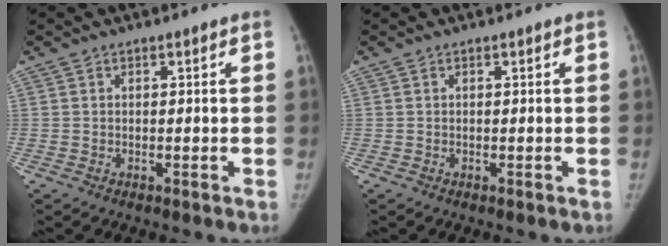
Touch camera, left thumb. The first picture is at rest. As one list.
[{"total": 0.0}]